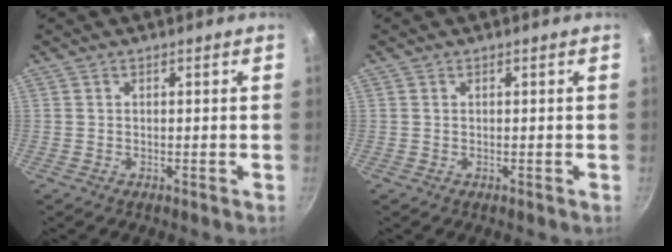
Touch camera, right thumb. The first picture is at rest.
{"total": 0.0}